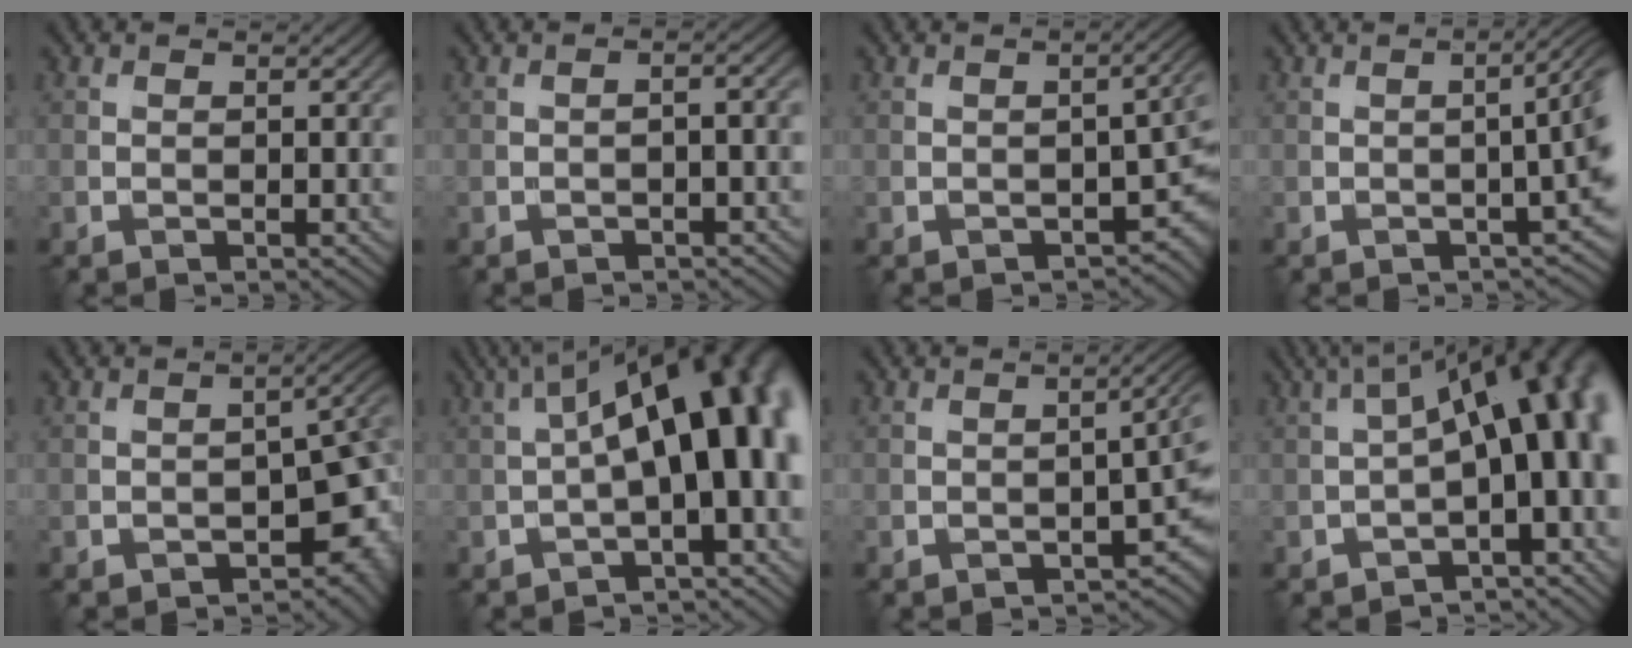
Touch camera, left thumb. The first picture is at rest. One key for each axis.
{"total": 1.8, "fx": -0.8, "fy": 0.6, "fz": 1.5, "tx": -0.012, "ty": 0.007, "tz": -0.017}
{"total": 4.0, "fx": -2.0, "fy": 1.3, "fz": 3.3, "tx": -0.035, "ty": -0.008, "tz": -0.019}
{"total": 6.3, "fx": -0.6, "fy": 1.1, "fz": 6.1, "tx": -0.064, "ty": 0.004, "tz": -0.003}
{"total": 7.2, "fx": -3.5, "fy": 3.4, "fz": 5.2, "tx": -0.056, "ty": -0.017, "tz": -0.036}
{"total": 14.2, "fx": 0.4, "fy": 5.5, "fz": 13.1, "tx": -0.170, "ty": 0.032, "tz": 0.006}
{"total": 3.6, "fx": -1.4, "fy": 1.1, "fz": 3.1, "tx": -0.031, "ty": 0.000, "tz": -0.014}
{"total": 12.9, "fx": -0.8, "fy": 5.2, "fz": 11.8, "tx": -0.146, "ty": 0.023, "tz": -0.006}